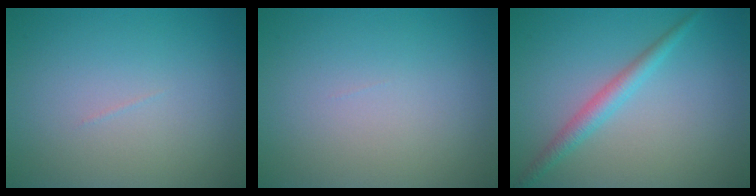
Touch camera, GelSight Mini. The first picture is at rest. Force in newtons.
{"total": 0.0}
{"total": 2.2, "press": 2.2, "slide": 0.1}